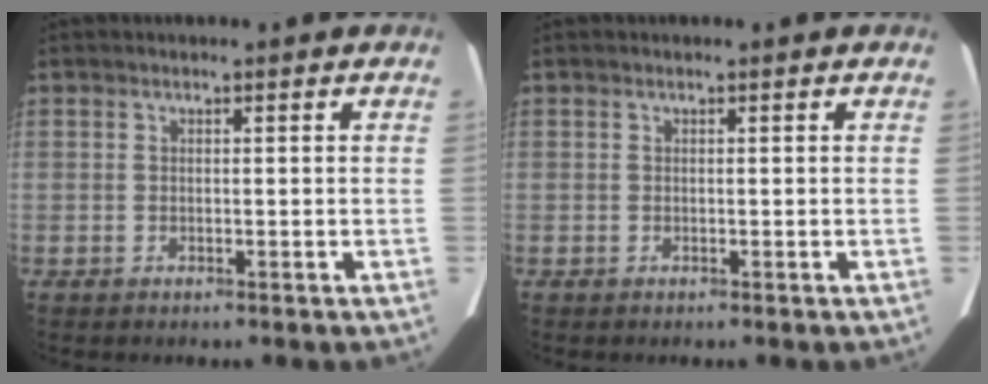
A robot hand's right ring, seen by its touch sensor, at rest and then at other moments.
{"total": 0.0}